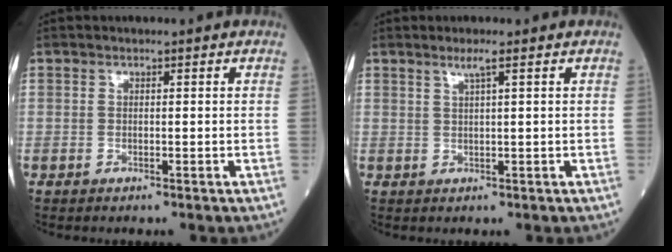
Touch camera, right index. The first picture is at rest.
{"total": 1.9, "force": [1.1, -0.3, 1.5], "torque": [-0.033, 0.000, 0.022]}